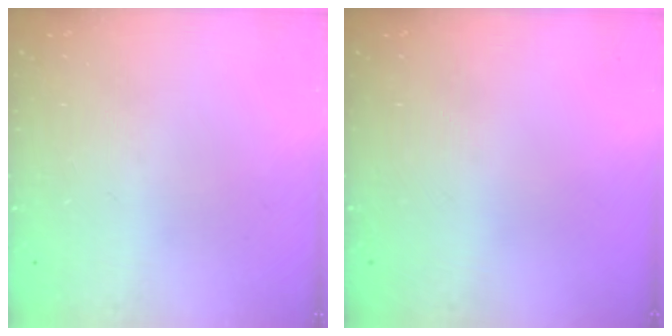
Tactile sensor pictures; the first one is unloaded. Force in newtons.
{"total": 0.0}